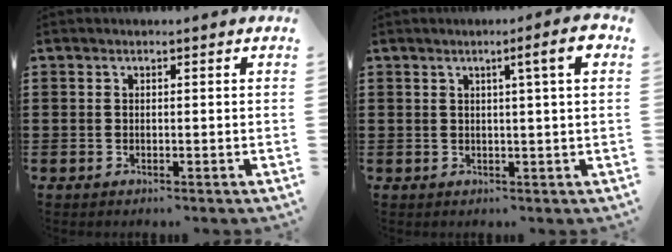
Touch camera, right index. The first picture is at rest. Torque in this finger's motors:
{"motor_torque": [0.74, -0.15, 0.17, 0.09]}